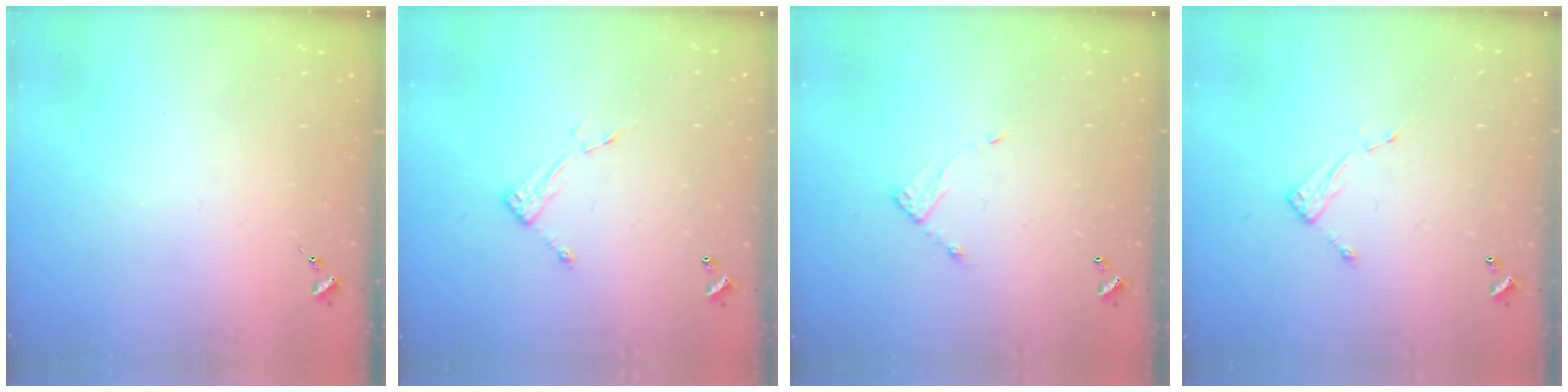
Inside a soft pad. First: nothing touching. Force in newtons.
{"total": 6.4, "press": 6.4, "slide": 0.3}
{"total": 4.3, "press": 4.3, "slide": 0.2}
{"total": 5.0, "press": 4.9, "slide": 0.2}